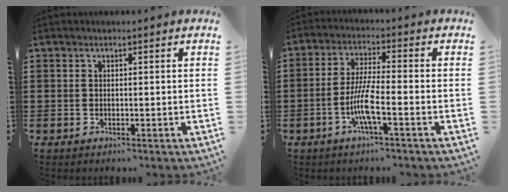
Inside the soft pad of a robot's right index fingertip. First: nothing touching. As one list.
[{"total": 6.6, "force": [-2.6, 0.6, 6.0], "torque": [-0.136, -0.016, -0.057]}]